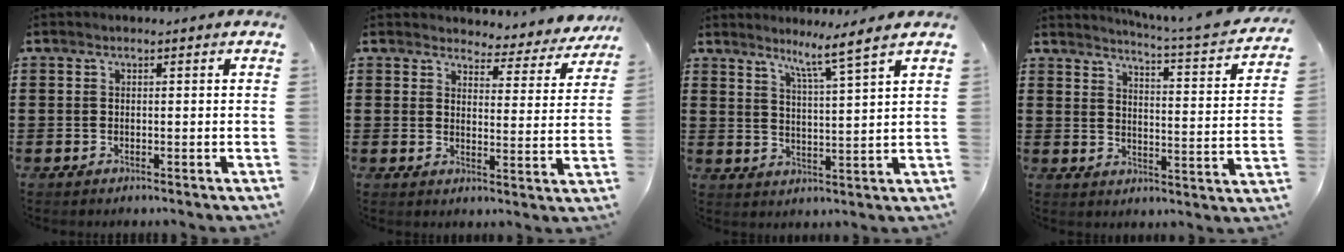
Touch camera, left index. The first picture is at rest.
{"total": 4.1, "force": [4.0, 0.7, 0.7], "torque": [-0.029, -0.028, 0.065]}
{"total": 5.2, "force": [4.1, -1.4, 2.7], "torque": [-0.059, -0.029, 0.064]}
{"total": 4.2, "force": [3.7, -0.9, 1.7], "torque": [-0.045, -0.039, 0.053]}